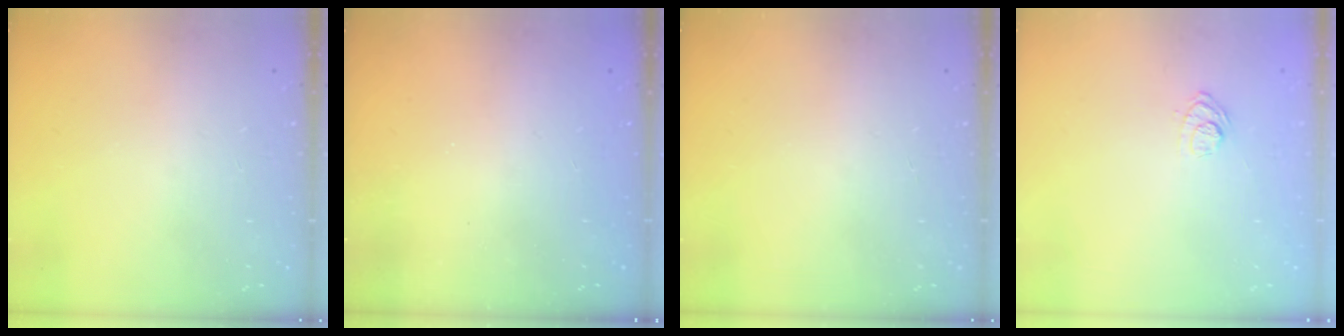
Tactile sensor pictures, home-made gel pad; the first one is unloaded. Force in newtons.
{"total": 2.5, "press": 2.3, "slide": 0.8}
{"total": 0.0}
{"total": 8.2, "press": 8.0, "slide": 1.5}